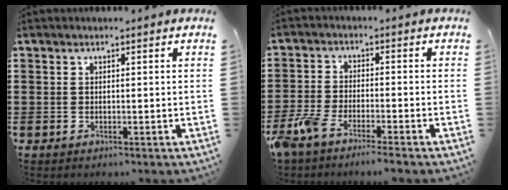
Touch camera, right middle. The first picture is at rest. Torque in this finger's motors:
{"motor_torque": [1.28, -0.85, 0.19, 0.05]}